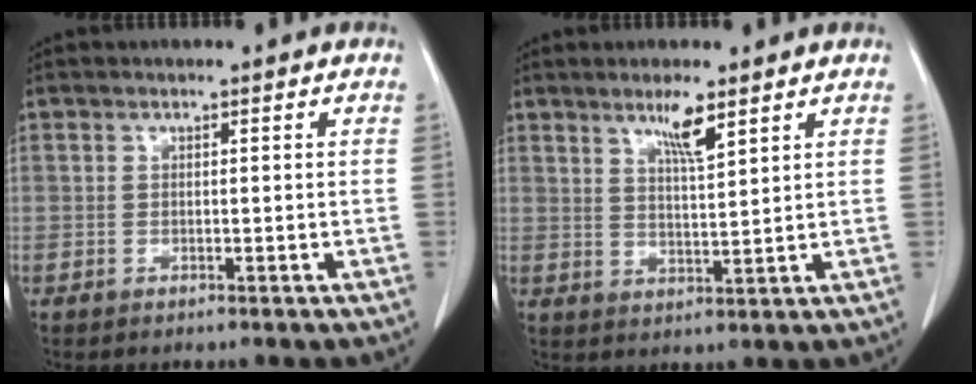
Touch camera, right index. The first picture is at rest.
{"total": 4.7, "force": [3.2, 0.2, 3.5], "torque": [-0.064, -0.006, 0.058]}